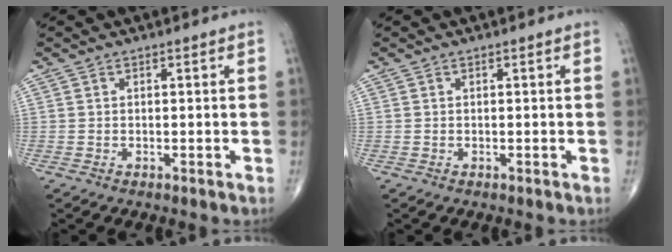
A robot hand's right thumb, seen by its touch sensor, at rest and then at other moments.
{"total": 0.0}